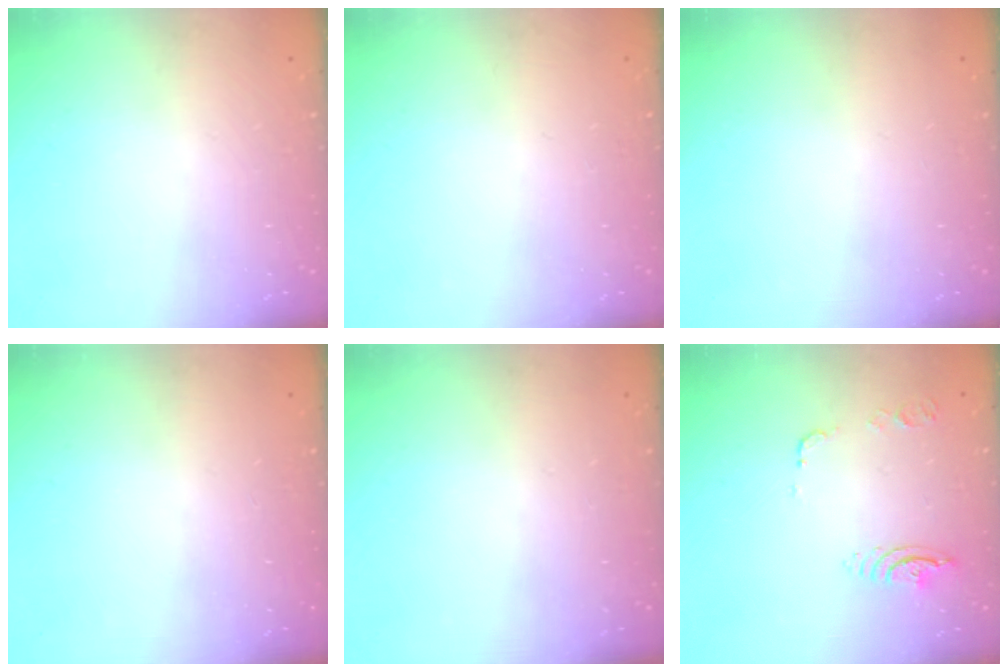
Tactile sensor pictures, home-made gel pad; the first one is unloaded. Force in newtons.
{"total": 0.0}
{"total": 0.0}
{"total": 0.0}
{"total": 0.0}
{"total": 9.4, "press": 9.4, "slide": 1.1}